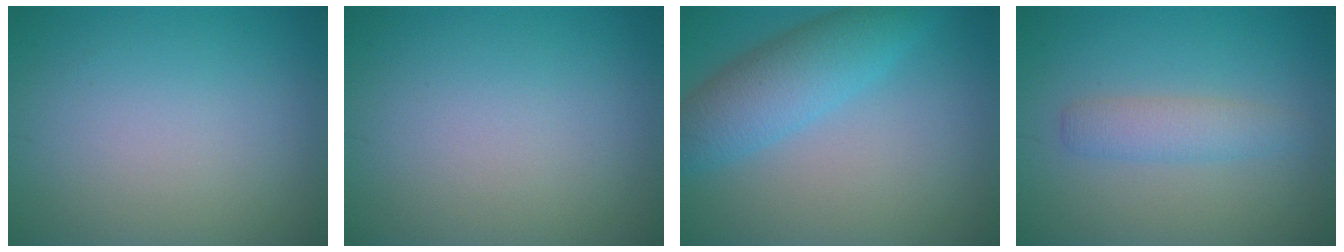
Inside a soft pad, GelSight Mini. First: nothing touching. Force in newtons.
{"total": 0.0}
{"total": 5.6, "press": 5.6, "slide": 0.1}
{"total": 2.4, "press": 2.4, "slide": 0.1}